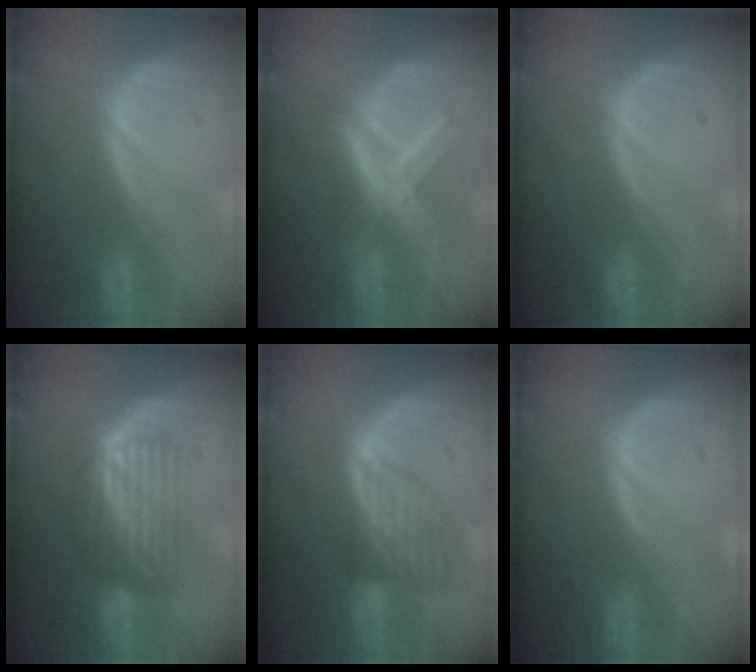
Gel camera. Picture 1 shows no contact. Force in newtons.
{"total": 7.9, "press": 6.8, "slide": 4.0}
{"total": 0.0}
{"total": 6.3, "press": 6.2, "slide": 1.5}
{"total": 7.2, "press": 6.4, "slide": 3.4}
{"total": 0.0}